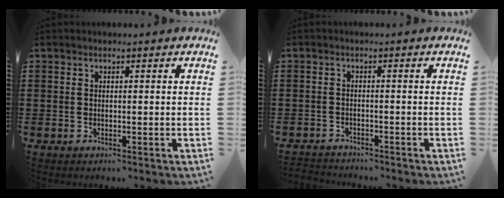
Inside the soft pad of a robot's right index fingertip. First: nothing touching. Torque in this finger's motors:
{"motor_torque": [-0.15, -0.13, -0.58, -0.06]}